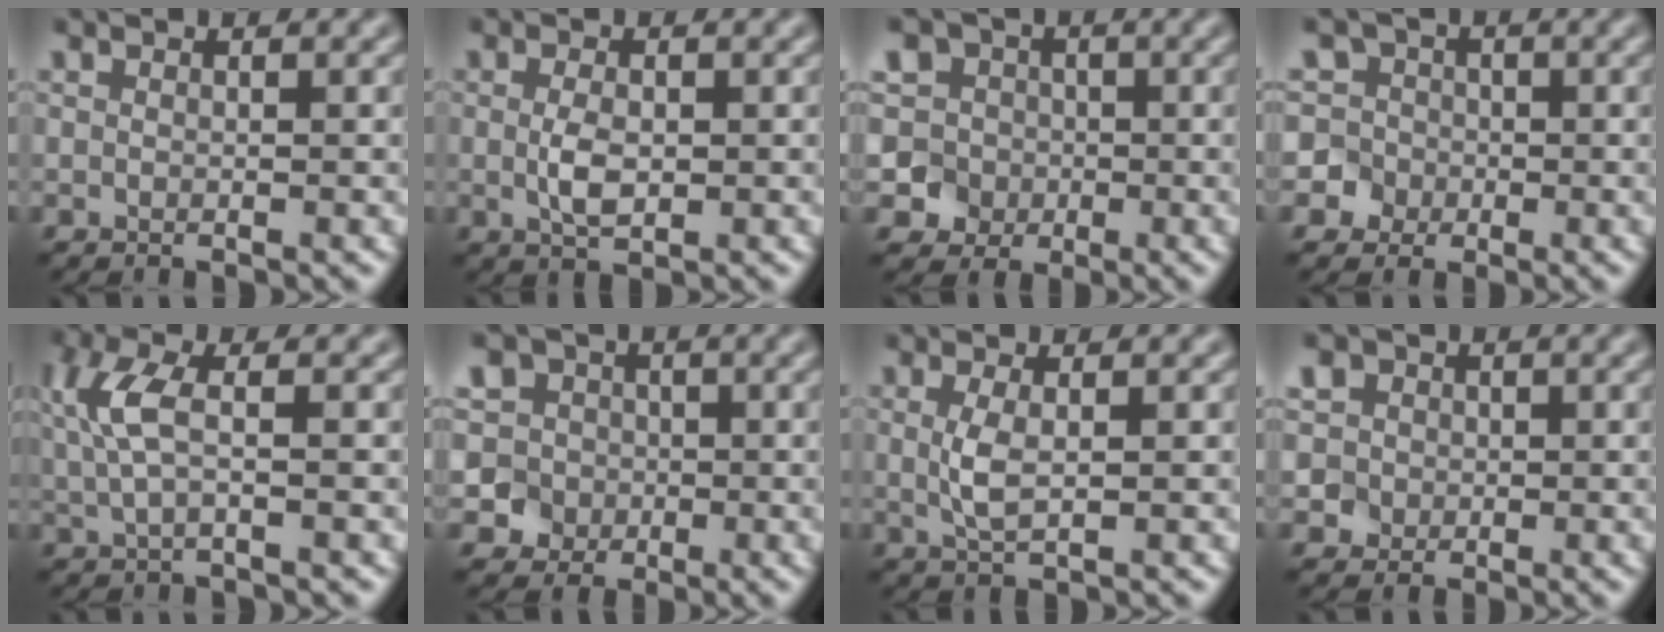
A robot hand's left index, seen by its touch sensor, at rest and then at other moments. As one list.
[{"total": 2.4, "force": [-0.1, 1.3, 2.1], "torque": [-0.046, -0.002, 0.000]}, {"total": 7.9, "force": [1.9, 7.1, 2.9], "torque": [-0.035, 0.029, -0.007]}, {"total": 6.4, "force": [-0.1, 6.3, 1.4], "torque": [-0.006, 0.036, -0.037]}, {"total": 3.9, "force": [0.7, 1.4, 3.6], "torque": [-0.088, 0.007, 0.011]}, {"total": 8.8, "force": [2.6, 7.7, 3.4], "torque": [-0.053, 0.034, 0.010]}, {"total": 2.1, "force": [0.2, 0.7, 2.0], "torque": [-0.050, 0.000, 0.004]}, {"total": 7.4, "force": [2.6, 6.3, 2.8], "torque": [-0.048, 0.028, 0.017]}]